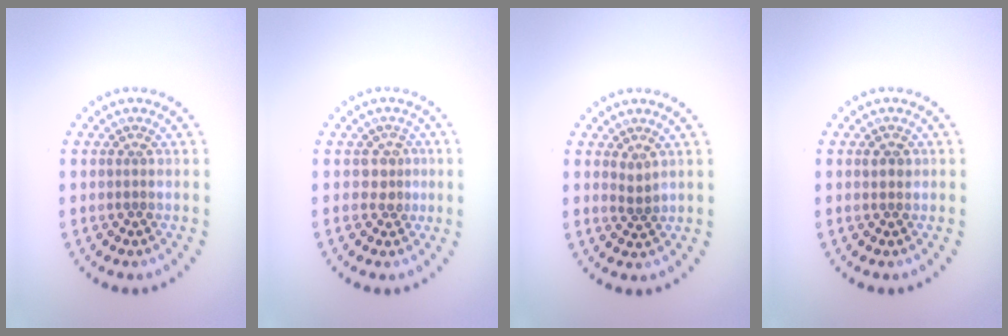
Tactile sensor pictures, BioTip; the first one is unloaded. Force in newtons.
{"total": 1.9, "press": 1.4, "slide": 1.2}
{"total": 0.9, "press": 0.7, "slide": 0.5}
{"total": 1.0, "press": 1.0, "slide": 0.1}